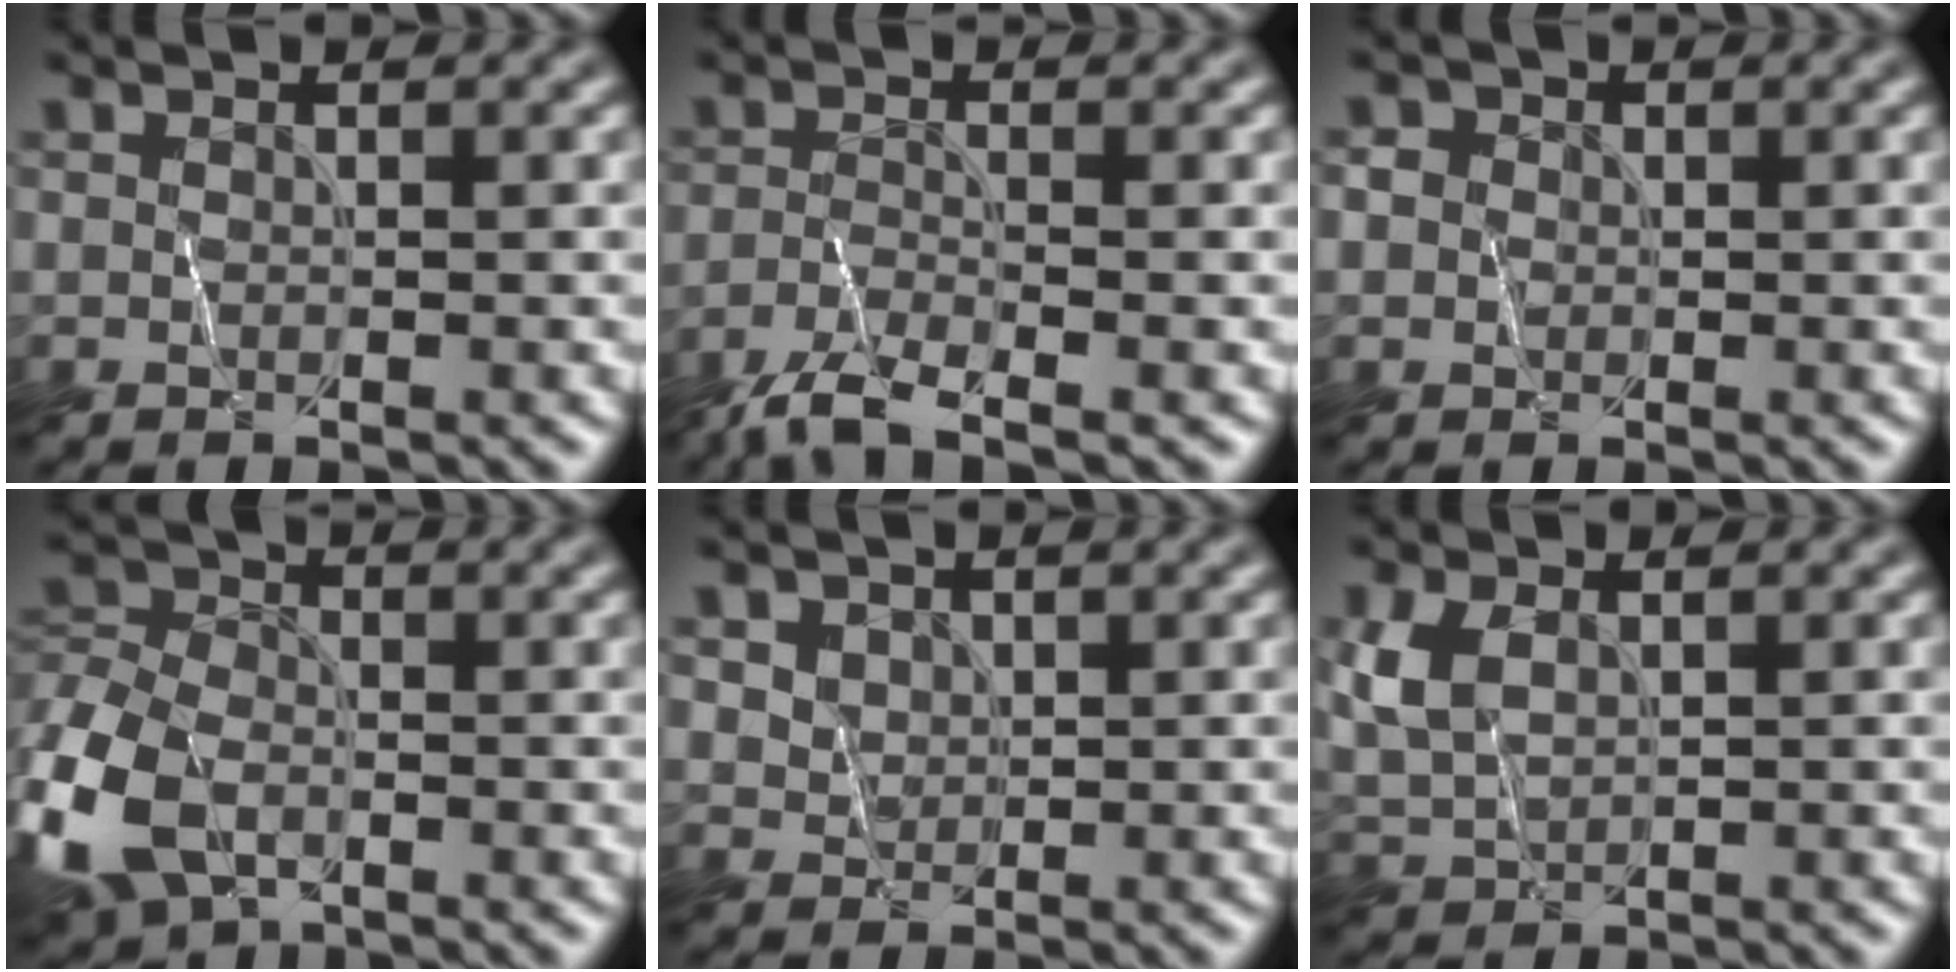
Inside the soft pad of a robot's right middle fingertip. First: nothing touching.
{"total": 3.9, "force": [-2.8, 0.8, 2.5], "torque": [-0.056, -0.009, -0.065]}
{"total": 3.1, "force": [0.9, 2.6, 1.3], "torque": [-0.025, 0.010, 0.004]}
{"total": 10.4, "force": [-4.4, 6.5, 6.7], "torque": [-0.170, -0.018, -0.085]}
{"total": 3.0, "force": [1.7, 2.1, 1.2], "torque": [-0.043, 0.000, 0.044]}
{"total": 4.0, "force": [1.0, 2.6, 2.8], "torque": [-0.077, 0.003, 0.025]}